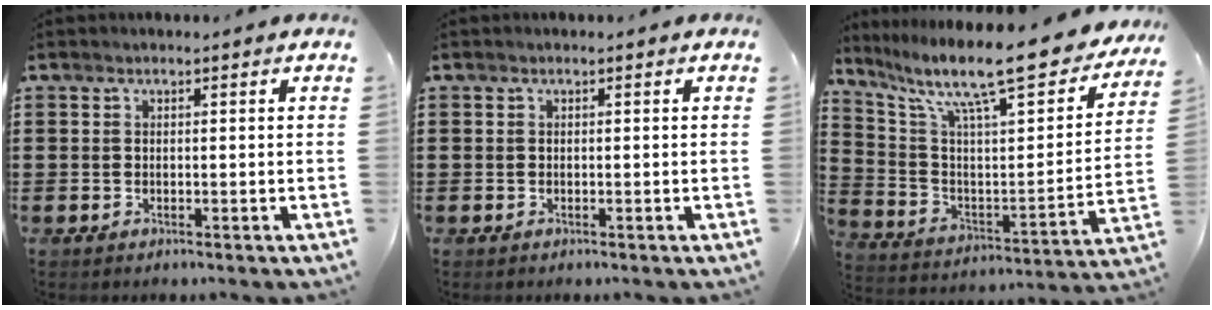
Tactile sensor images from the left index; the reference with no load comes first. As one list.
[{"total": 0.0}, {"total": 13.5, "force": [10.5, 1.9, 8.2], "torque": [-0.174, -0.078, 0.170]}]